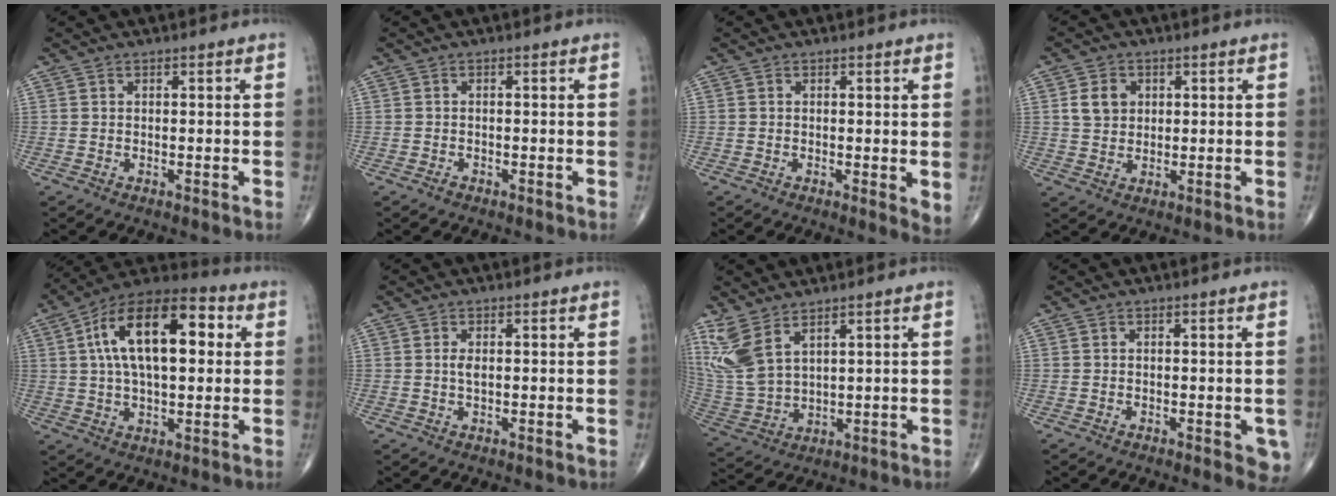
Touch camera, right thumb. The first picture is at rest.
{"total": 0.7, "force": [-0.6, 0.4, 0.2], "torque": [-0.002, 0.002, -0.012]}
{"total": 2.9, "force": [0.0, 0.8, 2.8], "torque": [-0.039, -0.011, -0.003]}
{"total": 5.1, "force": [1.4, 4.1, 2.7], "torque": [-0.032, -0.005, 0.024]}
{"total": 19.8, "force": [4.1, 9.7, 16.7], "torque": [-0.262, 0.027, 0.058]}
{"total": 1.6, "force": [0.1, 0.7, 1.4], "torque": [-0.027, -0.001, 0.002]}
{"total": 9.5, "force": [5.9, 3.9, 6.4], "torque": [-0.149, -0.021, 0.143]}
{"total": 4.4, "force": [-1.5, 1.7, 3.7], "torque": [-0.022, -0.005, -0.020]}